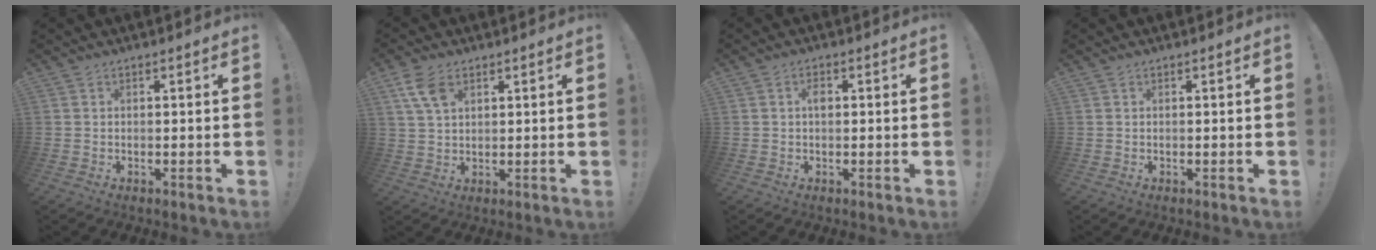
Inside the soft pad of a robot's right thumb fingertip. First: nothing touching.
{"total": 7.0, "force": [3.5, 4.1, 4.5], "torque": [-0.078, -0.007, 0.069]}
{"total": 1.9, "force": [0.2, 1.1, 1.5], "torque": [-0.017, 0.000, -0.002]}
{"total": 0.0}